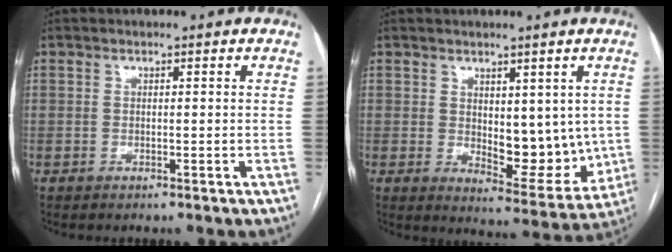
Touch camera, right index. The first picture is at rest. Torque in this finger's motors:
{"motor_torque": [0.01, 0.11, 0.12, 0.02]}